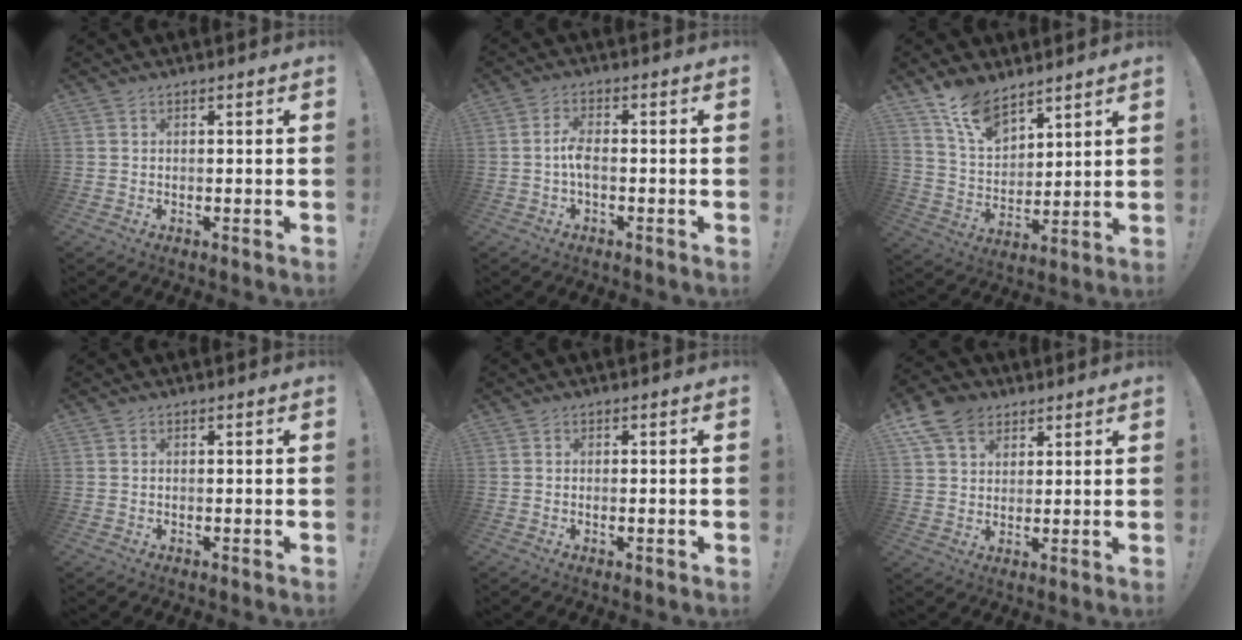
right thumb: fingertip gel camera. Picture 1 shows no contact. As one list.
[{"total": 4.6, "force": [-1.0, 1.9, 4.1], "torque": [-0.088, 0.003, -0.019]}, {"total": 11.2, "force": [9.2, 4.9, 4.2], "torque": [-0.089, -0.061, 0.176]}, {"total": 0.0}, {"total": 1.1, "force": [-0.2, -0.1, 1.0], "torque": [-0.015, -0.003, -0.004]}, {"total": 10.8, "force": [6.0, 7.6, 4.7], "torque": [-0.080, -0.023, 0.120]}]